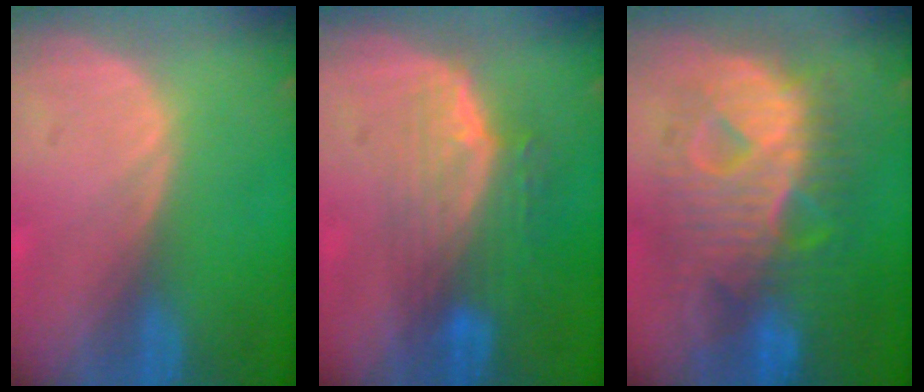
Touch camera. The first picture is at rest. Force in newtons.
{"total": 7.4, "press": 6.6, "slide": 3.3}
{"total": 12.1, "press": 12.0, "slide": 1.3}